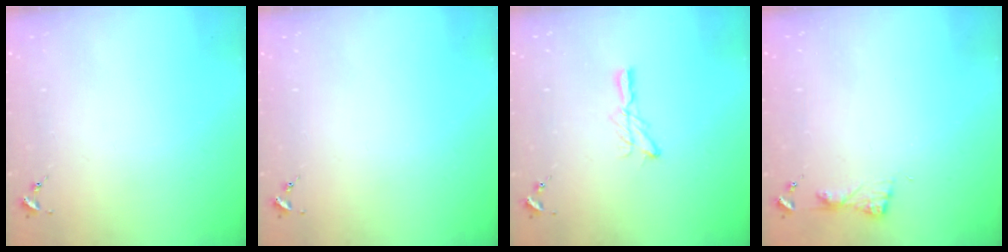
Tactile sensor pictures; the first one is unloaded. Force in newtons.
{"total": 0.0}
{"total": 6.1, "press": 6.0, "slide": 0.7}
{"total": 5.0, "press": 4.9, "slide": 0.6}